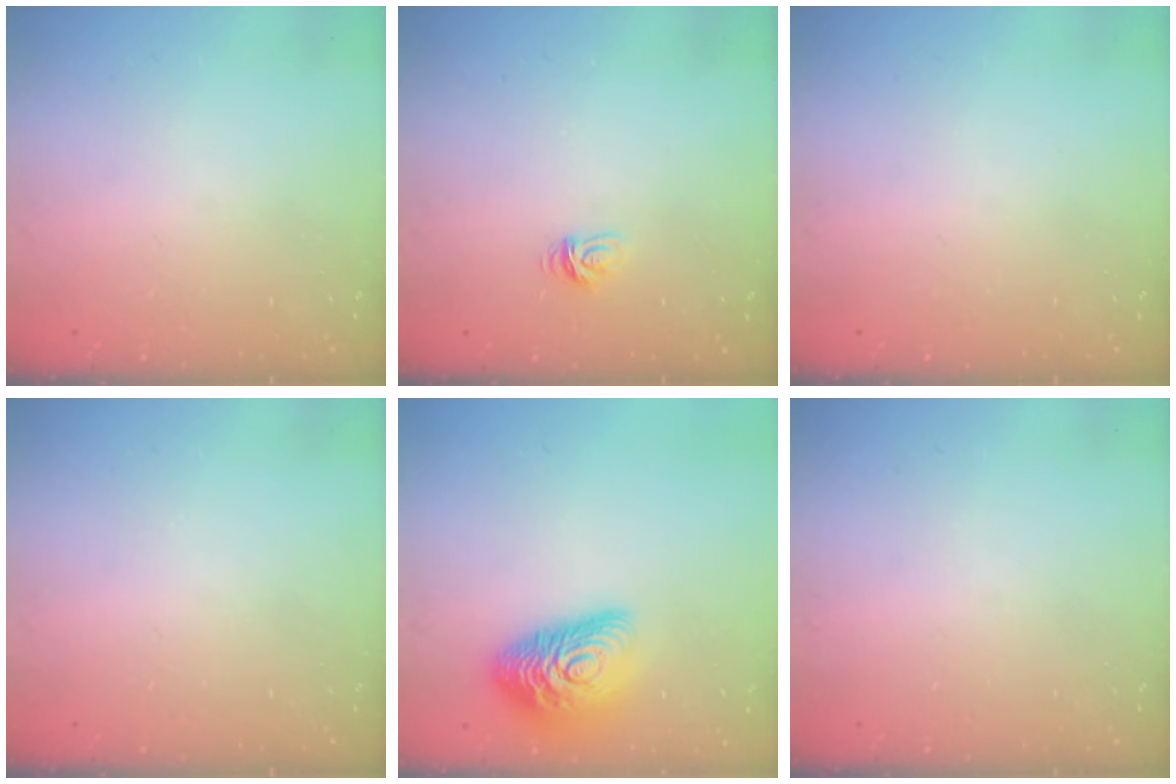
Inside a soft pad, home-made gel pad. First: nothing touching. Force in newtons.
{"total": 3.5, "press": 3.4, "slide": 0.5}
{"total": 0.0}
{"total": 0.0}
{"total": 16.3, "press": 16.2, "slide": 0.8}
{"total": 0.0}